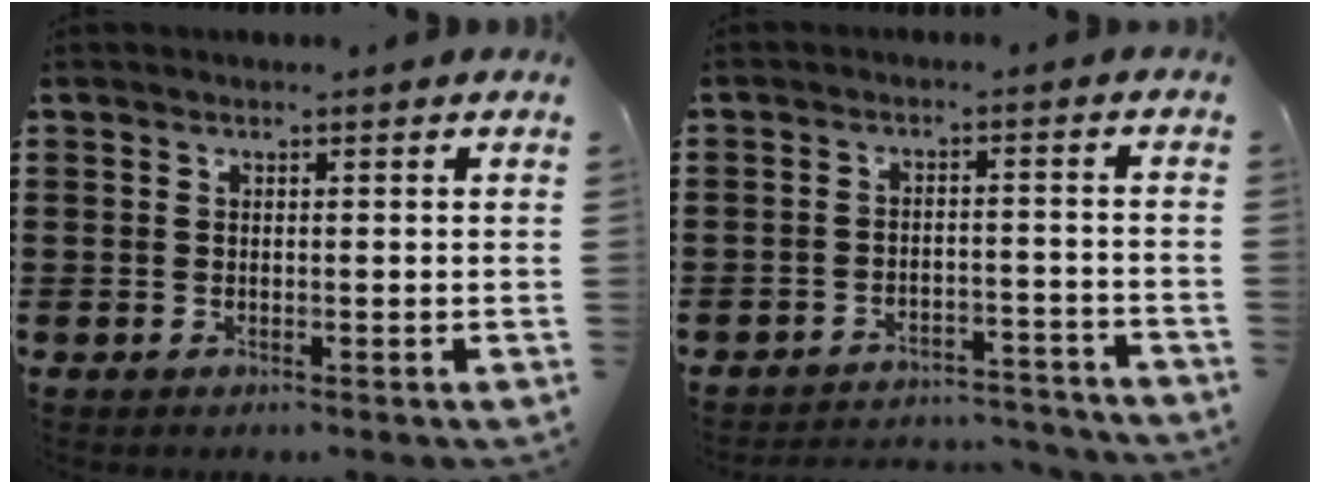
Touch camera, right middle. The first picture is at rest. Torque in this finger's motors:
{"motor_torque": [0.73, -0.83, 0.05, 0.08]}